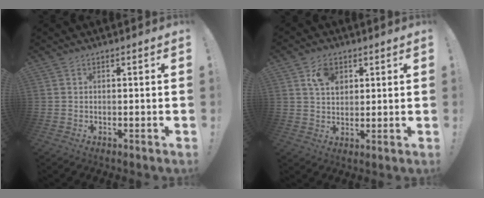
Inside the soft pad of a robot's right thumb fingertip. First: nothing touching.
{"total": 7.4, "force": [3.5, 5.2, 4.0], "torque": [-0.065, -0.004, 0.067]}